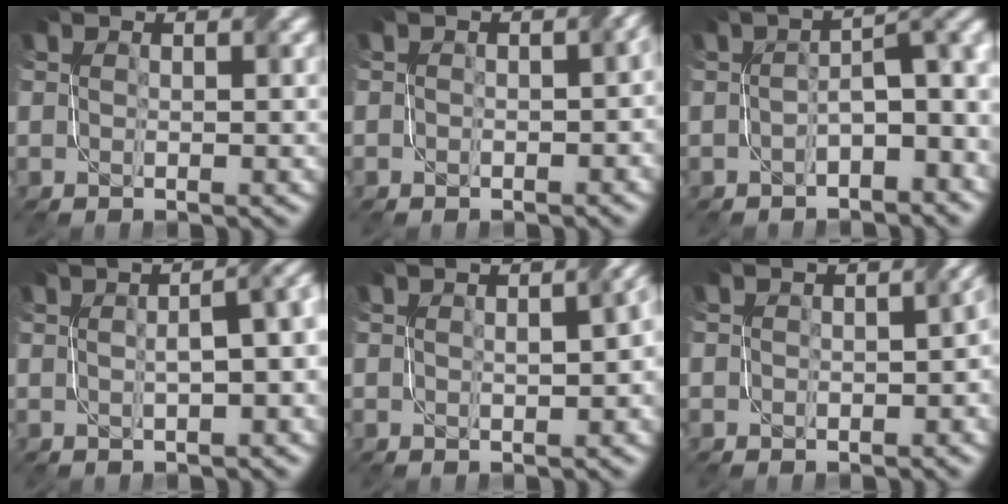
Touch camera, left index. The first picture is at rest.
{"total": 2.9, "force": [0.0, 2.0, 2.1], "torque": [-0.013, -0.003, 0.000]}
{"total": 5.4, "force": [-1.7, 2.2, 4.6], "torque": [-0.060, 0.013, -0.033]}
{"total": 7.2, "force": [0.8, 3.4, 6.3], "torque": [-0.044, 0.029, -0.004]}
{"total": 3.0, "force": [0.2, 1.0, 2.8], "torque": [-0.032, 0.009, 0.010]}
{"total": 3.7, "force": [-0.4, 2.4, 2.7], "torque": [-0.015, -0.003, -0.002]}